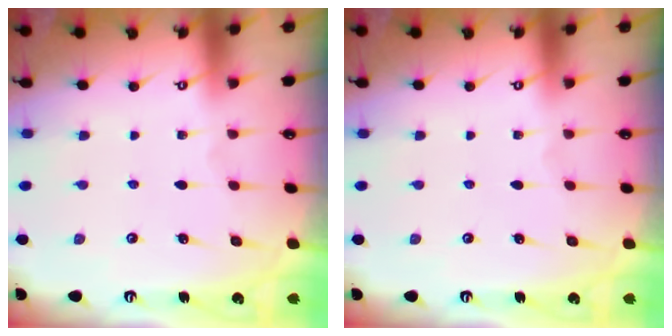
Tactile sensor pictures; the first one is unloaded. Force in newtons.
{"total": 0.0}